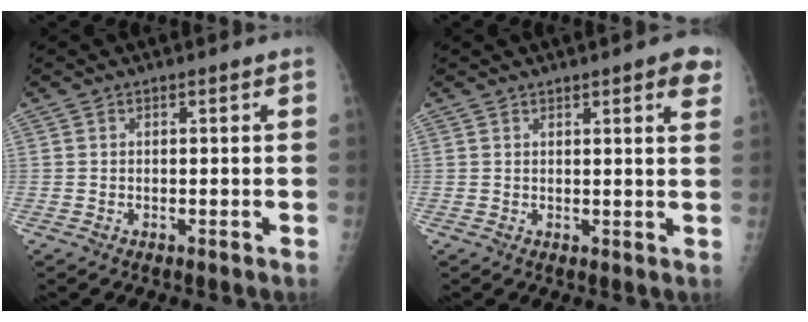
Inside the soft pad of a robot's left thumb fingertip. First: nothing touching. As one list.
[{"total": 4.7, "force": [2.7, 1.0, 3.7], "torque": [-0.035, -0.009, 0.029]}]